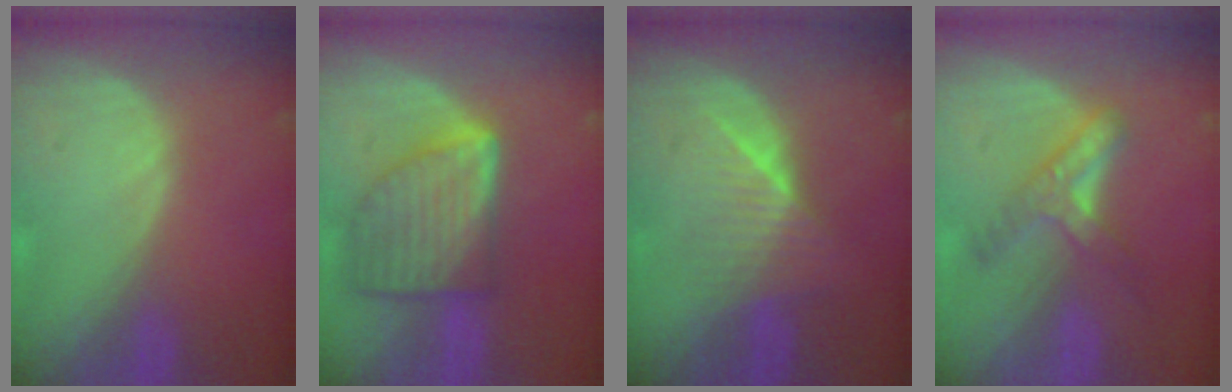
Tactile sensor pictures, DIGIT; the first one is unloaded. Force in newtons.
{"total": 8.8, "press": 8.8, "slide": 0.5}
{"total": 6.2, "press": 5.7, "slide": 2.6}
{"total": 5.1, "press": 5.1, "slide": 0.4}